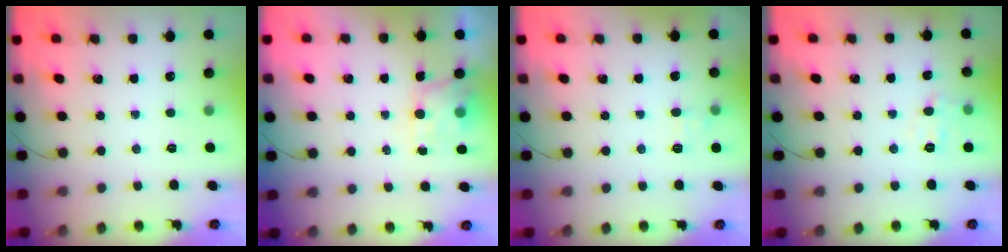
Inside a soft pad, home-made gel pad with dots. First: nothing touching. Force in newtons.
{"total": 4.7, "press": 4.5, "slide": 1.1}
{"total": 6.0, "press": 5.8, "slide": 1.6}
{"total": 4.9, "press": 4.8, "slide": 1.3}